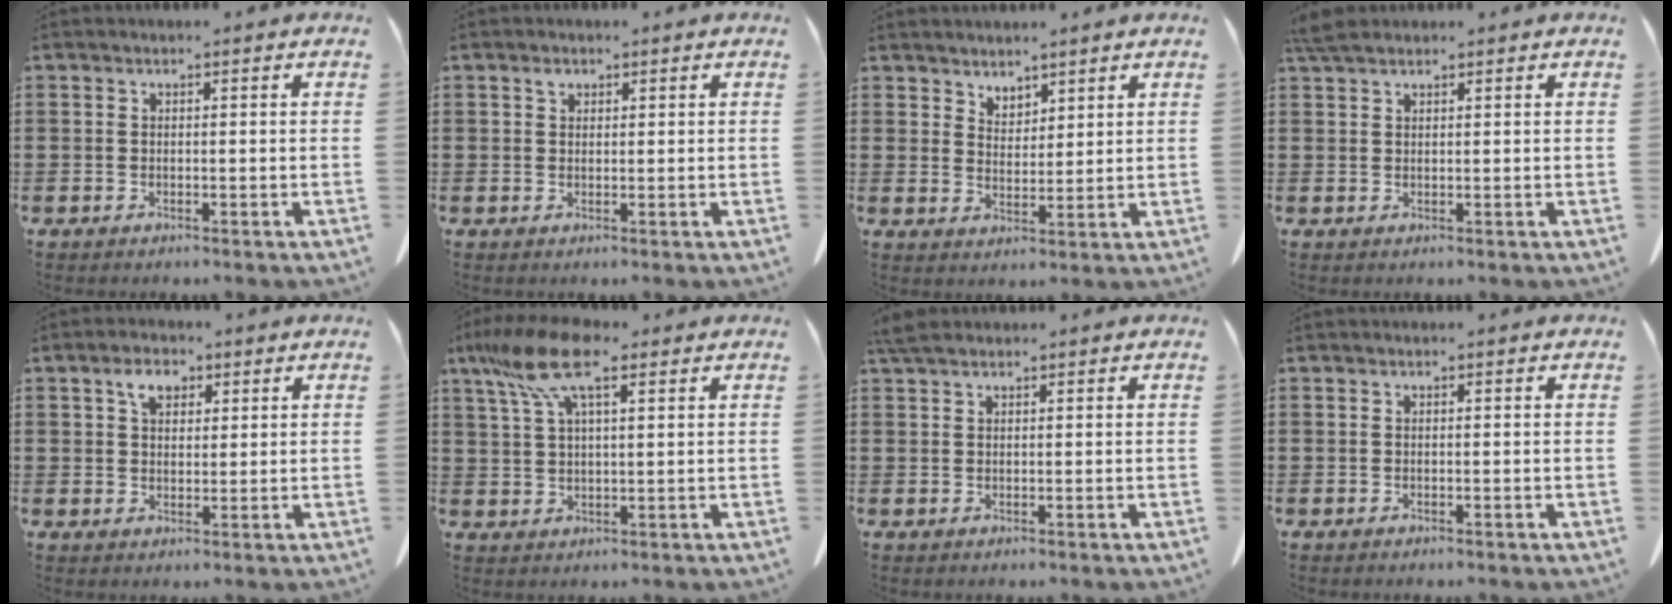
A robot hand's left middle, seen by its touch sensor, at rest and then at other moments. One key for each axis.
{"total": 1.1, "fx": 0.6, "fy": 0.7, "fz": 0.6, "tx": -0.014, "ty": 0.003, "tz": 0.012}
{"total": 3.2, "fx": 2.9, "fy": 1.2, "fz": -0.1, "tx": -0.007, "ty": -0.003, "tz": 0.056}
{"total": 2.5, "fx": 2.0, "fy": 0.7, "fz": 1.3, "tx": -0.031, "ty": 0.004, "tz": 0.039}
{"total": 4.1, "fx": 2.2, "fy": 2.5, "fz": 2.3, "tx": -0.039, "ty": 0.004, "tz": 0.036}
{"total": 10.3, "fx": 5.9, "fy": 3.0, "fz": 7.9, "tx": -0.177, "ty": -0.003, "tz": 0.102}
{"total": 2.1, "fx": 1.7, "fy": 0.6, "fz": 1.1, "tx": -0.027, "ty": 0.004, "tz": 0.032}
{"total": 0.0}